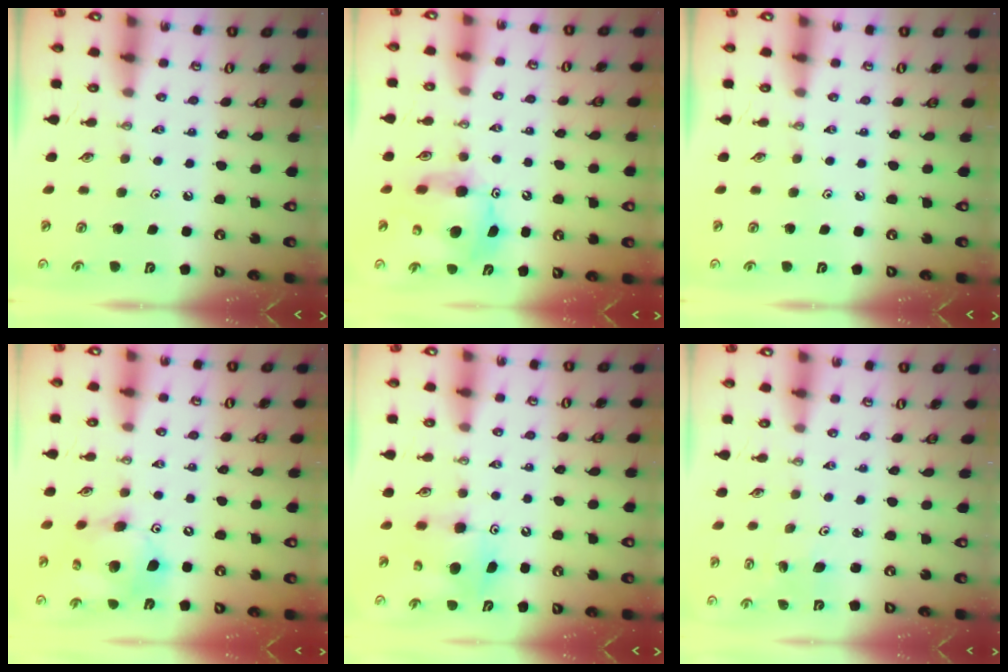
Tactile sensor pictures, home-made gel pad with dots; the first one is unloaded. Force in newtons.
{"total": 10.2, "press": 10.2, "slide": 1.1}
{"total": 0.0}
{"total": 13.3, "press": 13.1, "slide": 2.3}
{"total": 7.5, "press": 7.5, "slide": 0.5}
{"total": 3.3, "press": 3.3, "slide": 0.3}